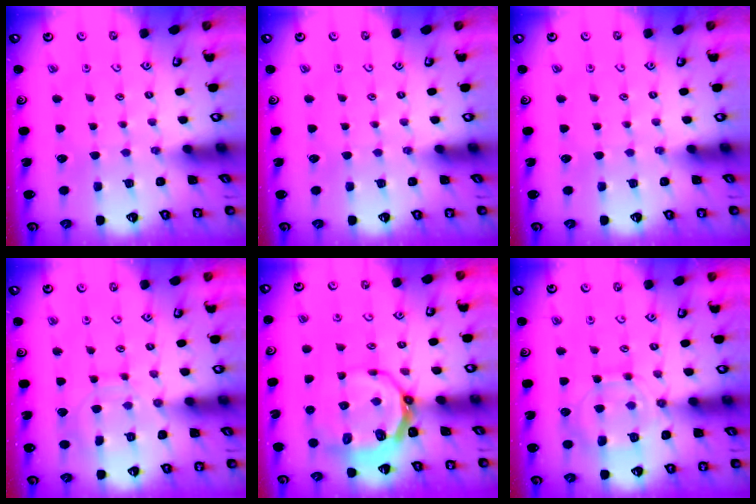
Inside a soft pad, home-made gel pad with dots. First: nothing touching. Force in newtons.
{"total": 0.0}
{"total": 0.0}
{"total": 9.3, "press": 9.2, "slide": 0.8}
{"total": 10.0, "press": 9.2, "slide": 3.8}
{"total": 11.2, "press": 11.2, "slide": 1.1}